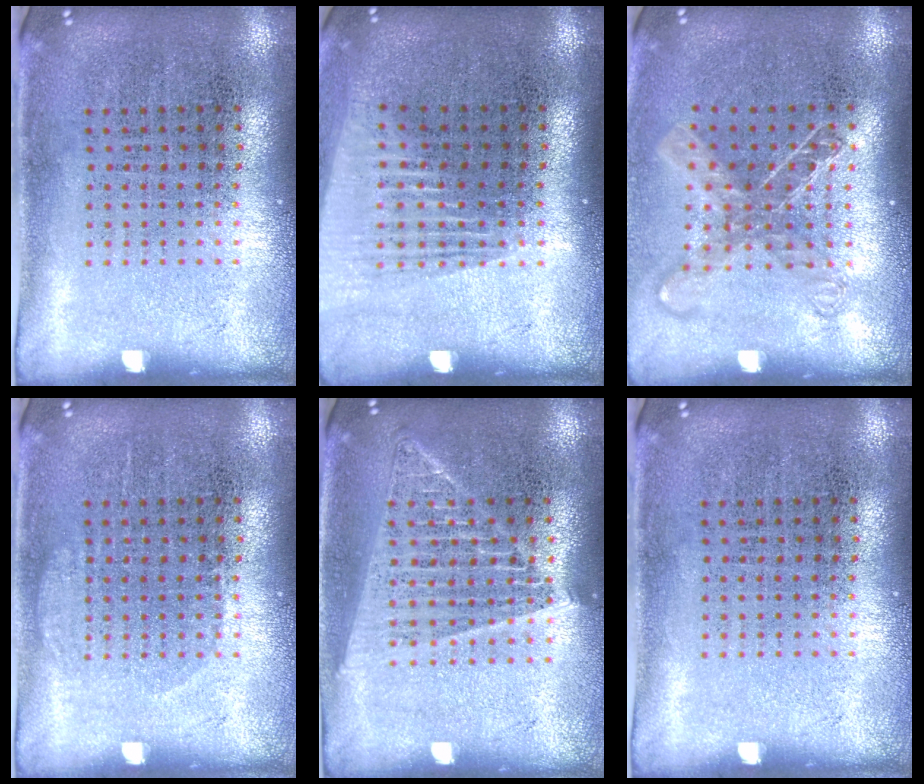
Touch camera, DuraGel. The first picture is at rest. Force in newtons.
{"total": 1.4, "press": 1.2, "slide": 0.7}
{"total": 1.4, "press": 1.2, "slide": 0.8}
{"total": 0.9, "press": 0.9, "slide": 0.3}
{"total": 1.5, "press": 1.4, "slide": 0.6}
{"total": 0.0}